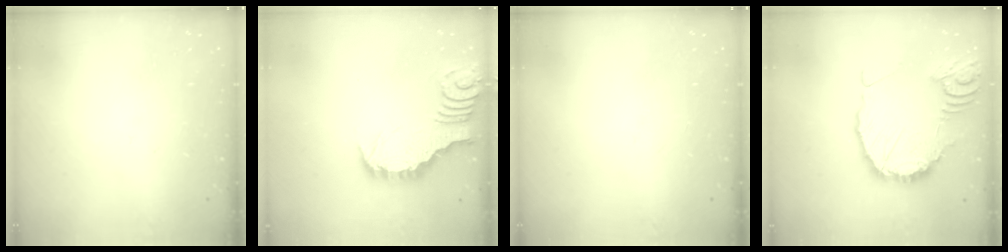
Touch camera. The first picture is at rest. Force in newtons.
{"total": 3.1, "press": 3.1, "slide": 0.4}
{"total": 0.0}
{"total": 14.7, "press": 14.6, "slide": 1.7}